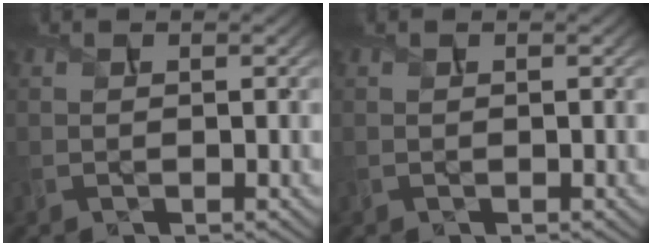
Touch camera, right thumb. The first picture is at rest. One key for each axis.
{"total": 0.0}